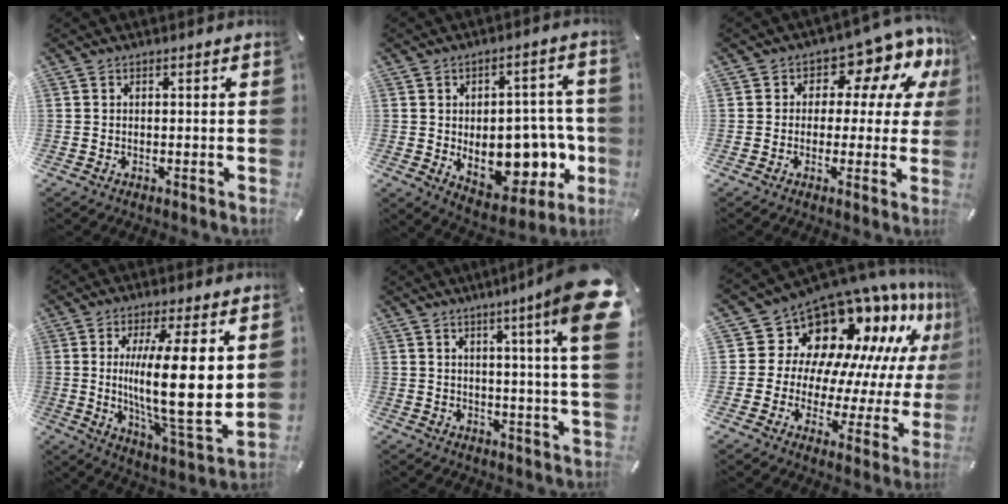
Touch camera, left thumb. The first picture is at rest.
{"total": 16.0, "force": [-2.7, 9.9, 12.2], "torque": [-0.161, -0.006, -0.035]}
{"total": 10.1, "force": [4.9, 6.1, 6.5], "torque": [-0.084, -0.042, 0.084]}
{"total": 18.6, "force": [3.0, 4.3, 17.9], "torque": [-0.314, -0.034, 0.032]}
{"total": 13.8, "force": [5.9, -0.3, 12.5], "torque": [-0.186, -0.044, 0.080]}
{"total": 16.0, "force": [12.0, 9.2, 5.3], "torque": [-0.077, -0.137, 0.209]}